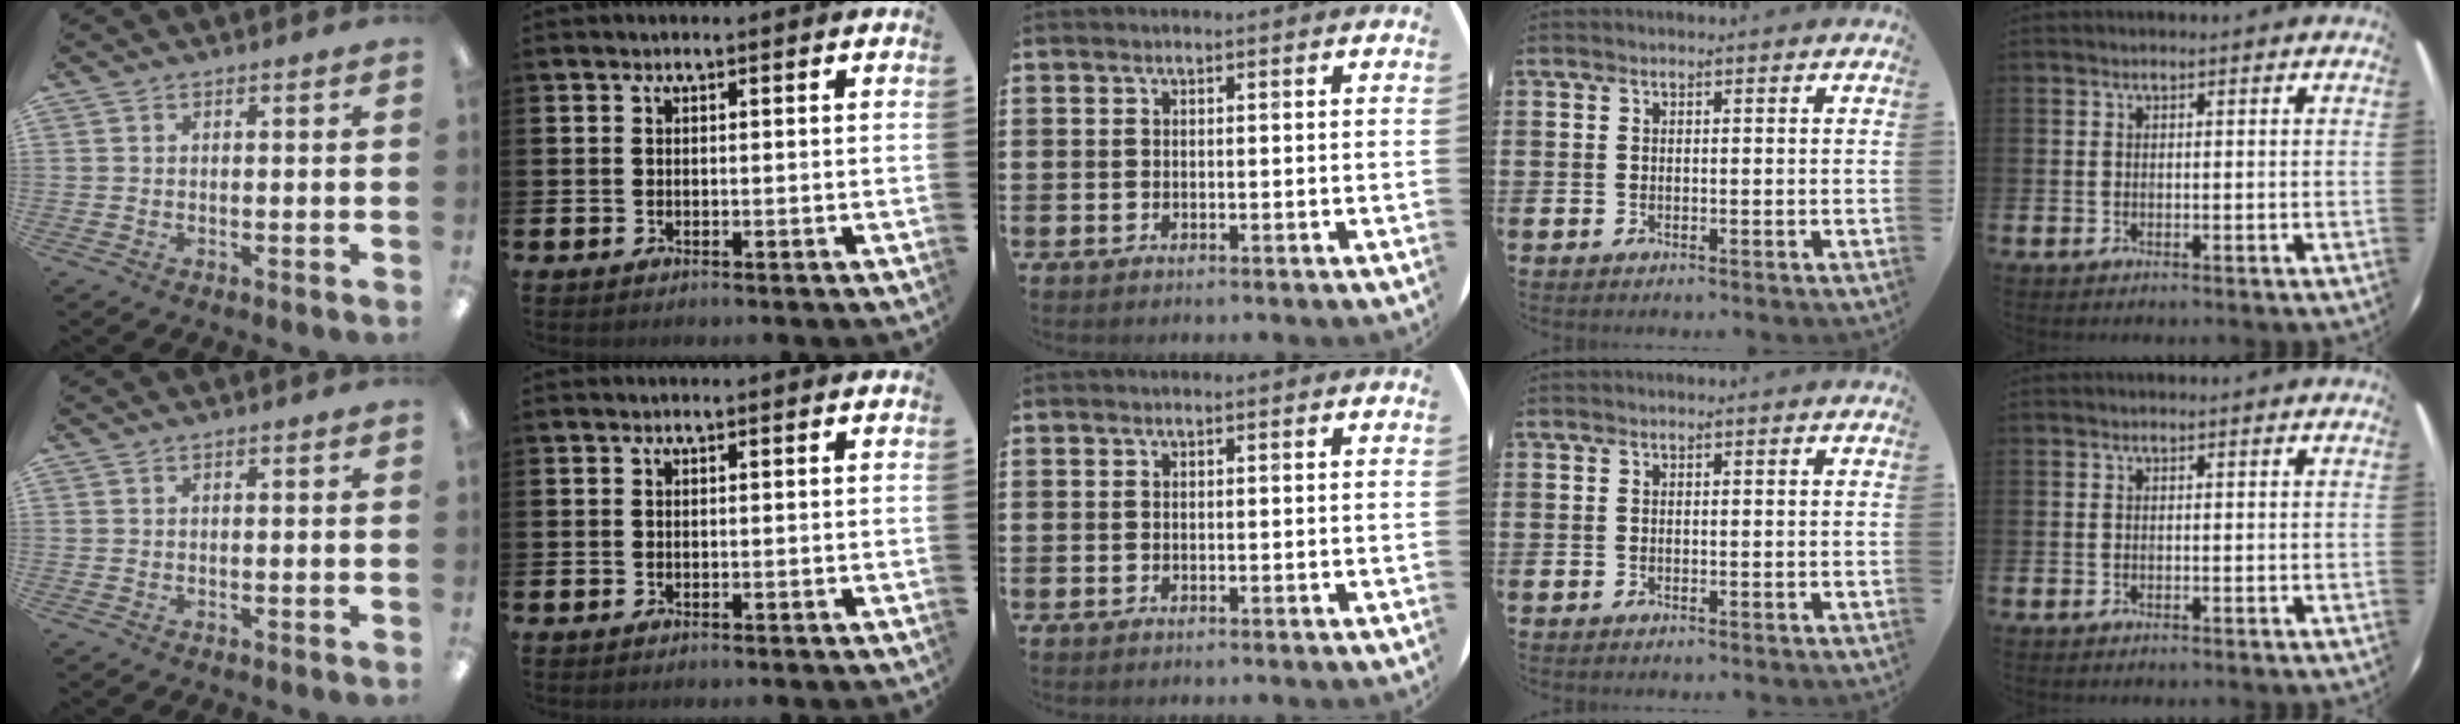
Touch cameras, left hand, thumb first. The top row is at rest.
{}